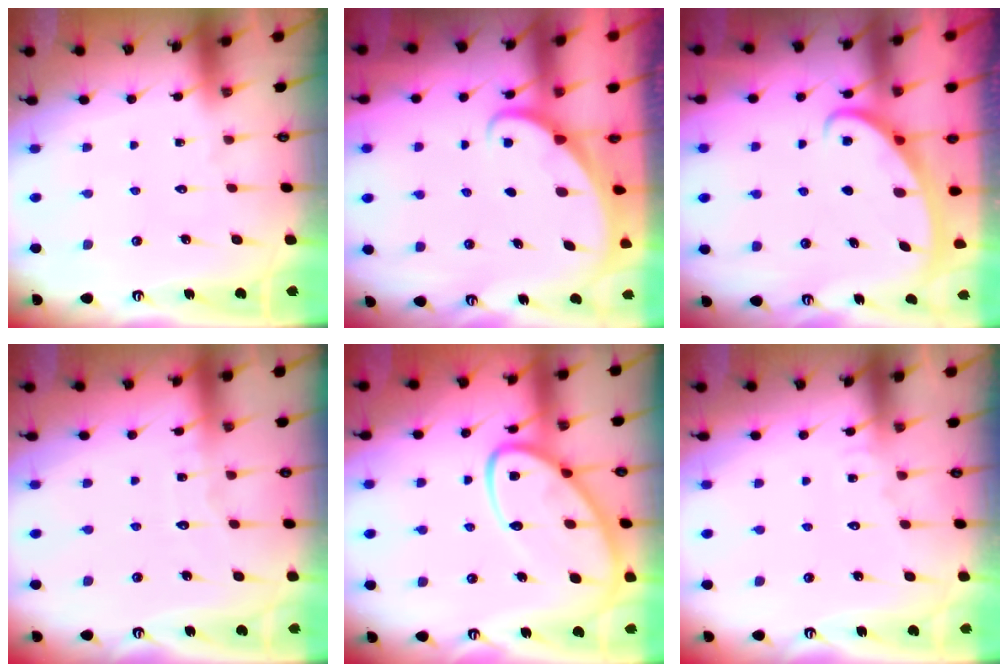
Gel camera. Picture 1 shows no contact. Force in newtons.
{"total": 1.5, "press": 1.5, "slide": 0.0}
{"total": 2.7, "press": 2.7, "slide": 0.4}
{"total": 4.0, "press": 4.0, "slide": 0.3}
{"total": 14.6, "press": 14.5, "slide": 1.2}
{"total": 4.7, "press": 4.6, "slide": 0.4}